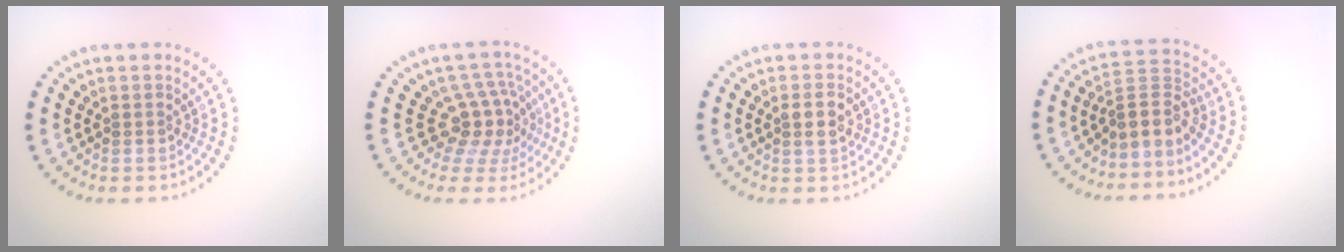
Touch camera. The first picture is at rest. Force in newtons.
{"total": 3.8, "press": 2.7, "slide": 2.7}
{"total": 1.7, "press": 1.7, "slide": 0.2}
{"total": 3.0, "press": 2.0, "slide": 2.3}